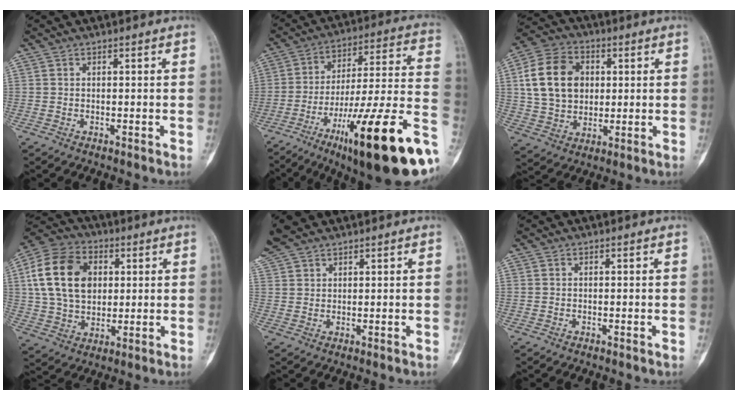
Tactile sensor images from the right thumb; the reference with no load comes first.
{"total": 28.8, "force": [-12.6, 5.4, 25.3], "torque": [-0.331, 0.048, -0.189]}
{"total": 15.0, "force": [2.9, 11.3, 9.4], "torque": [-0.146, 0.007, 0.052]}
{"total": 17.0, "force": [3.8, 12.2, 11.3], "torque": [-0.189, 0.006, 0.066]}
{"total": 5.9, "force": [4.7, 2.4, 2.6], "torque": [-0.058, 0.011, 0.101]}
{"total": 0.0}